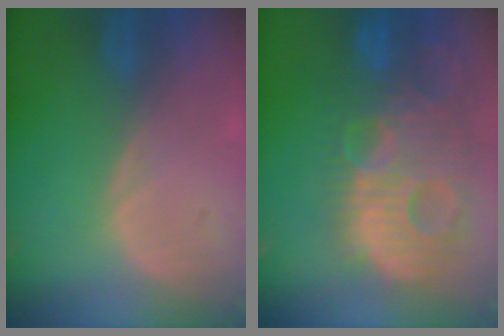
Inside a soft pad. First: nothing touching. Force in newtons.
{"total": 14.1, "press": 12.2, "slide": 7.1}